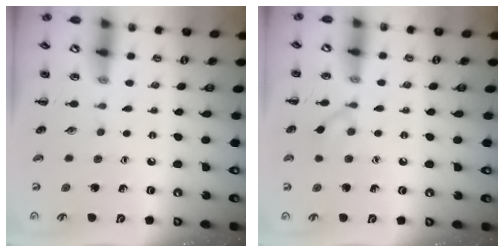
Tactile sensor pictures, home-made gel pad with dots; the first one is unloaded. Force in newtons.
{"total": 6.6, "press": 6.2, "slide": 2.2}